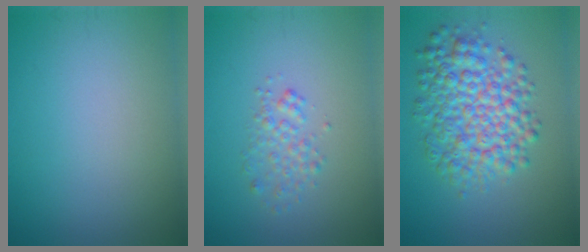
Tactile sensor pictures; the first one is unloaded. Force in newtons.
{"total": 1.8, "press": 1.8, "slide": 0.0}
{"total": 7.2, "press": 7.2, "slide": 0.1}